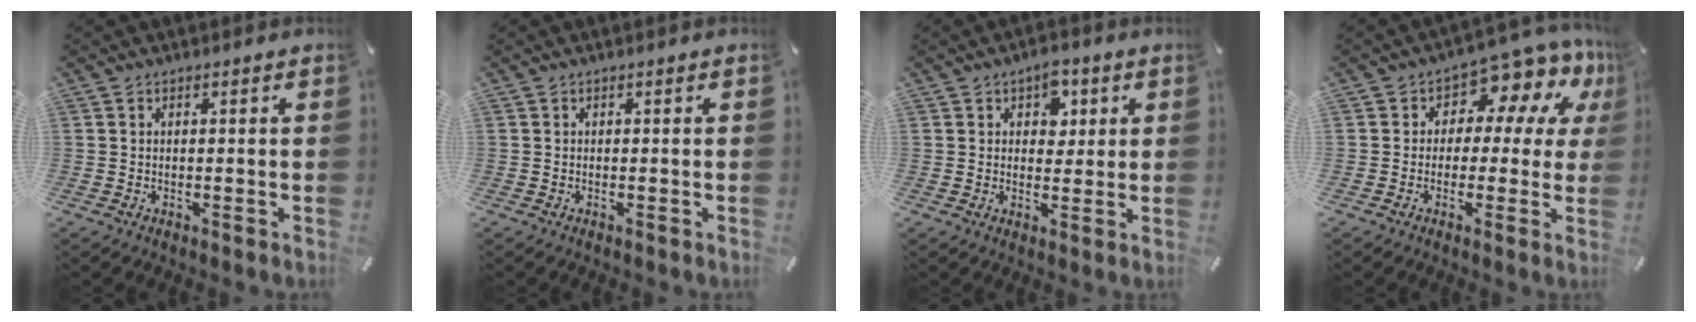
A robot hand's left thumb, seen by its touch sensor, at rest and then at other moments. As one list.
[{"total": 0.0}, {"total": 5.0, "force": [2.0, 3.7, 2.8], "torque": [-0.014, -0.009, 0.026]}, {"total": 8.5, "force": [4.7, 5.1, 4.9], "torque": [-0.067, -0.045, 0.082]}]